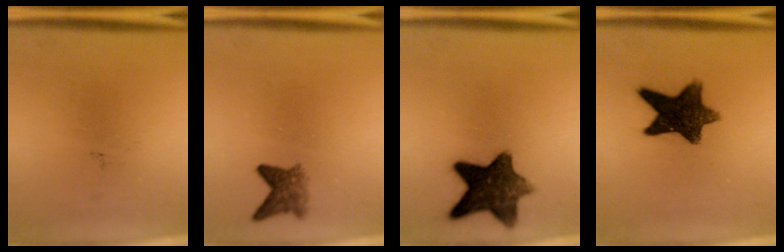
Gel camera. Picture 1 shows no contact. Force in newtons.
{"total": 3.2}
{"total": 11.8}
{"total": 11.2}